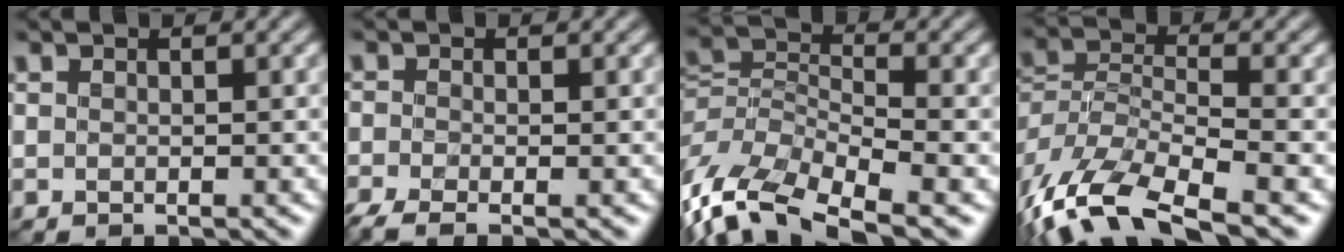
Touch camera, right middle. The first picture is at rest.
{"total": 2.9, "force": [-2.2, 0.6, 1.8], "torque": [-0.038, -0.012, -0.052]}
{"total": 9.0, "force": [-5.9, 3.4, 5.9], "torque": [-0.118, -0.006, -0.126]}
{"total": 12.3, "force": [-8.7, 4.3, 7.5], "torque": [-0.154, -0.013, -0.149]}